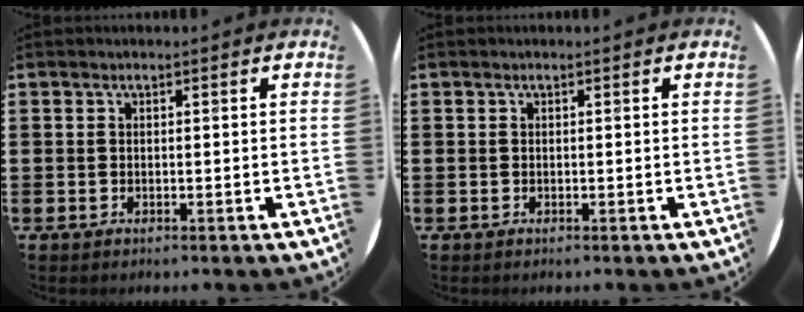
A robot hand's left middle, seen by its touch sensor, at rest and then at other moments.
{"total": 0.0}